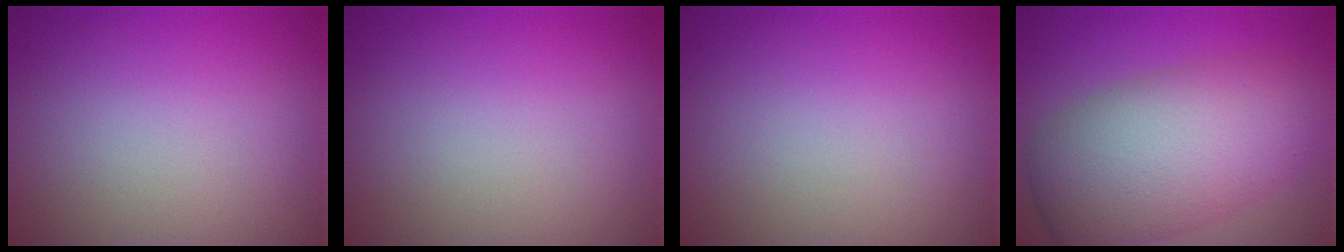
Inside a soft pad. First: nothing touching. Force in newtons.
{"total": 0.0}
{"total": 0.0}
{"total": 10.2, "press": 10.1, "slide": 0.5}